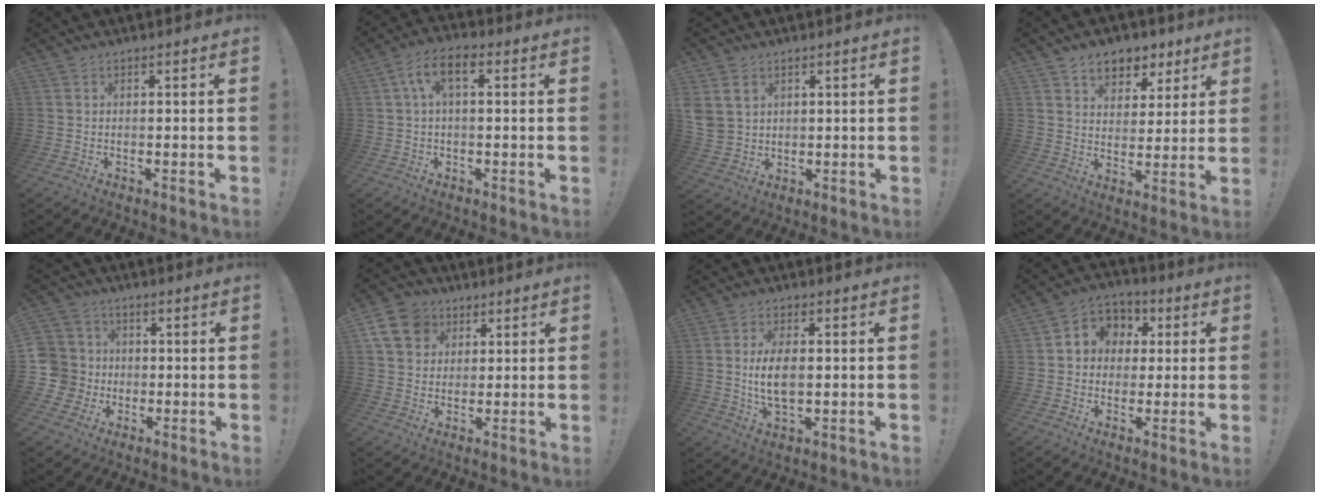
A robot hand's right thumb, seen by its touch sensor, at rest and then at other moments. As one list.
[{"total": 7.1, "force": [1.5, 3.4, 6.0], "torque": [-0.109, 0.011, 0.029]}, {"total": 6.5, "force": [3.1, 5.1, 2.6], "torque": [-0.042, -0.009, 0.062]}, {"total": 8.5, "force": [5.5, 5.8, 2.8], "torque": [-0.034, -0.040, 0.104]}, {"total": 9.4, "force": [-0.7, 9.1, 2.3], "torque": [-0.048, 0.004, -0.009]}, {"total": 11.9, "force": [4.8, 9.9, 4.7], "torque": [-0.078, -0.019, 0.097]}, {"total": 8.5, "force": [0.3, 4.3, 7.3], "torque": [-0.126, -0.012, -0.003]}, {"total": 7.7, "force": [0.3, 7.3, 2.5], "torque": [-0.033, 0.003, 0.013]}]